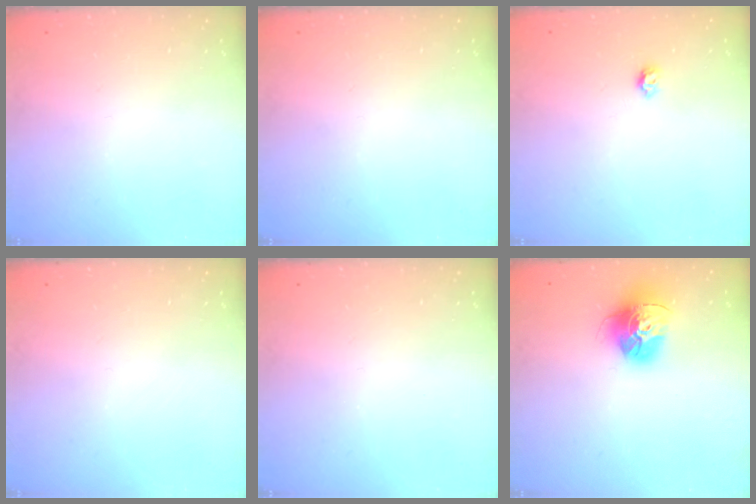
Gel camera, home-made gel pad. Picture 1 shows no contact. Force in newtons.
{"total": 0.0}
{"total": 4.0, "press": 3.9, "slide": 0.6}
{"total": 0.0}
{"total": 0.0}
{"total": 16.3, "press": 16.2, "slide": 1.5}